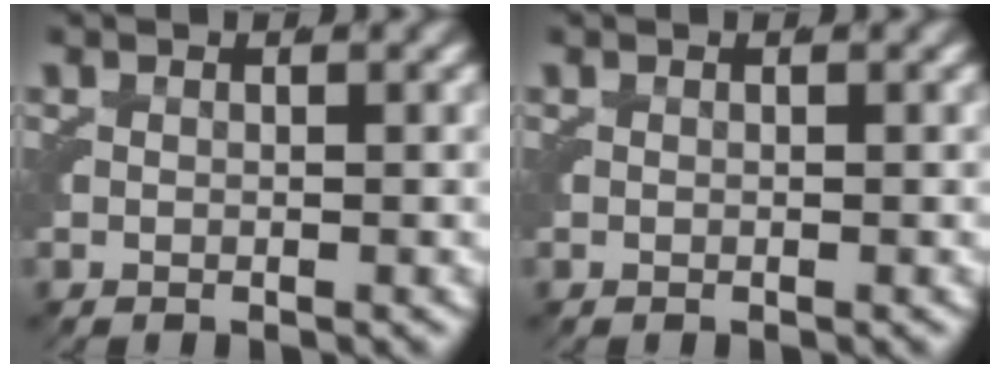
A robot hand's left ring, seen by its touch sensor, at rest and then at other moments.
{"total": 0.0}